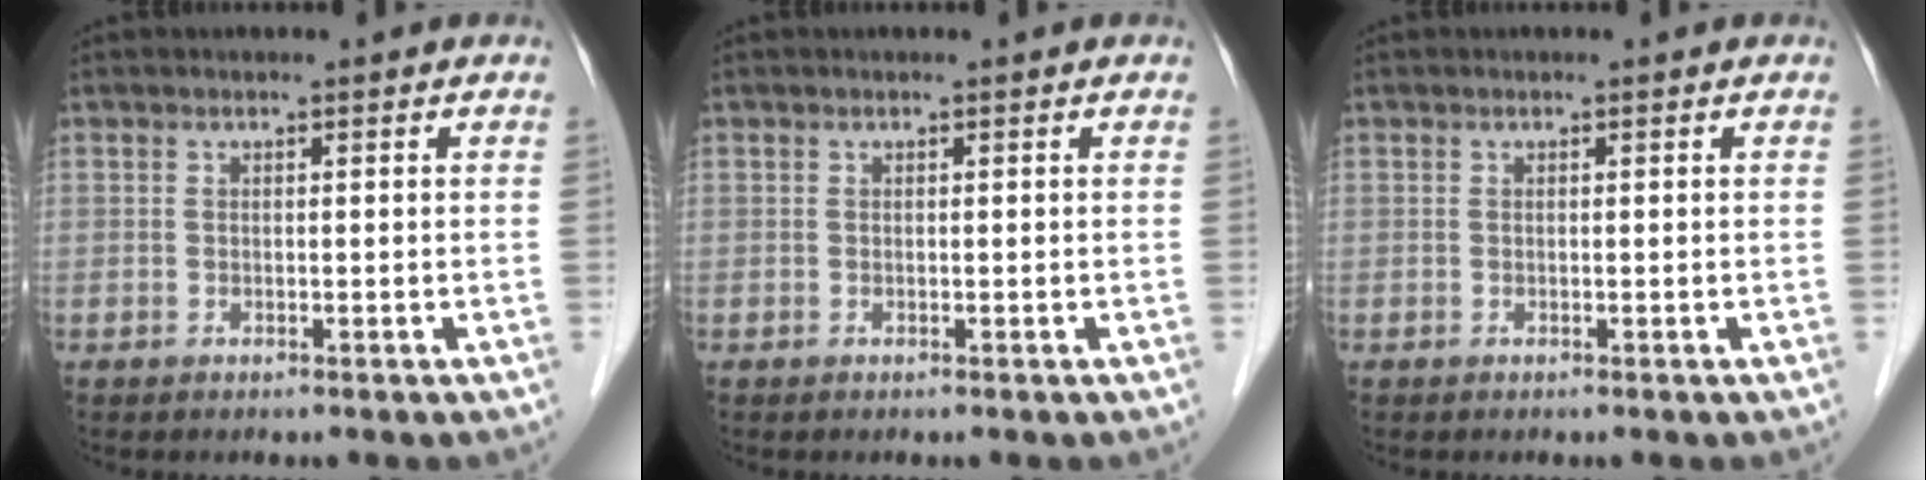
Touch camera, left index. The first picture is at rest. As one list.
[{"total": 0.0}, {"total": 0.0}]